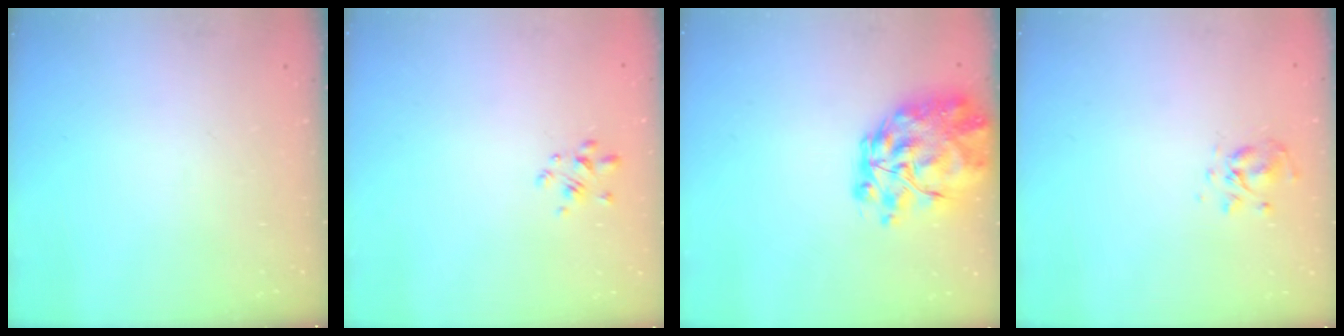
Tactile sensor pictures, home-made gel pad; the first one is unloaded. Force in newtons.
{"total": 2.6, "press": 2.3, "slide": 1.2}
{"total": 11.9, "press": 11.3, "slide": 3.9}
{"total": 4.2, "press": 4.0, "slide": 1.2}